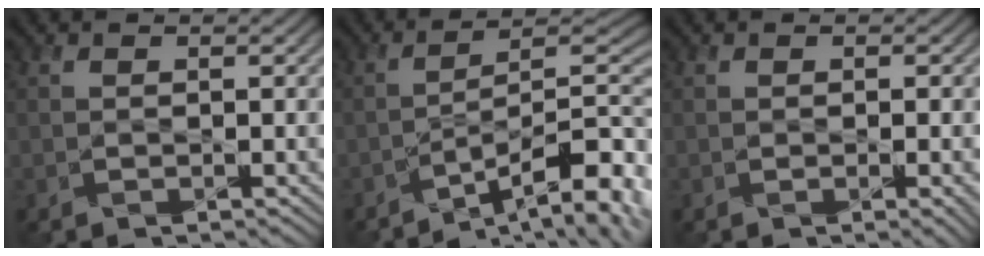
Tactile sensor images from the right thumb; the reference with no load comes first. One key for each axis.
{"total": 12.8, "fx": -7.1, "fy": 3.4, "fz": 10.1, "tx": -0.141, "ty": 0.001, "tz": -0.110}
{"total": 1.7, "fx": -0.3, "fy": 0.3, "fz": 1.6, "tx": -0.025, "ty": -0.004, "tz": -0.002}